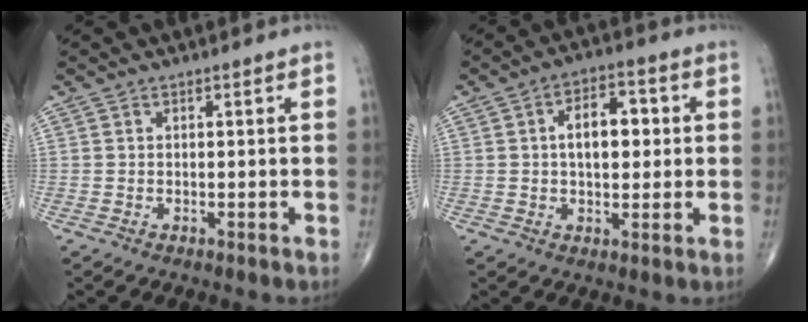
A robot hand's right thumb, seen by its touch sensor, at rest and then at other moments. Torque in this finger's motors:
{"motor_torque": [0.59, 2.11, 1.02, 0.26, 0.09]}